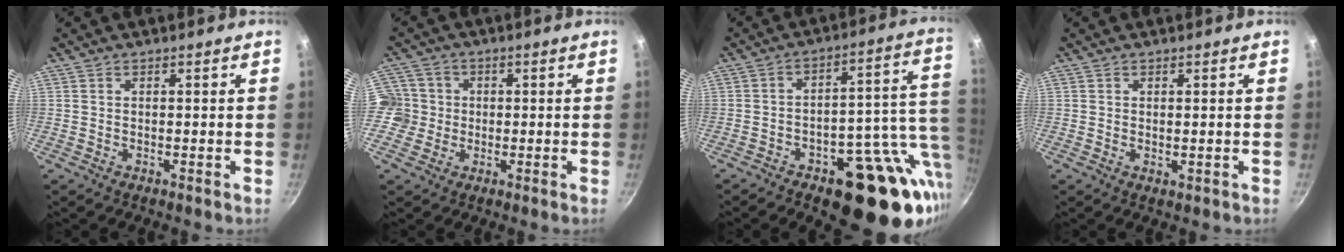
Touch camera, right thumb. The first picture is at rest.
{"total": 5.6, "force": [-0.6, 5.5, 0.9], "torque": [0.023, 0.009, -0.025]}
{"total": 21.0, "force": [-4.6, 10.4, 17.6], "torque": [-0.177, 0.030, -0.056]}
{"total": 0.7, "force": [0.2, 0.4, 0.6], "torque": [-0.007, -0.006, 0.002]}